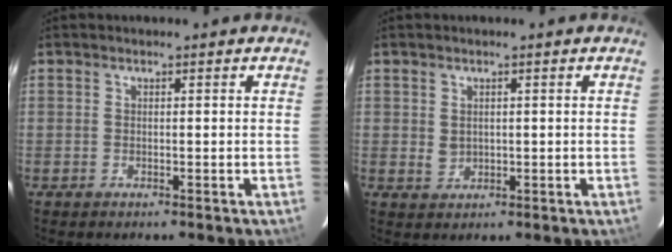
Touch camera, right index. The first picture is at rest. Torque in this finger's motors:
{"motor_torque": [0.26, 0.22, -0.01, 0.02]}